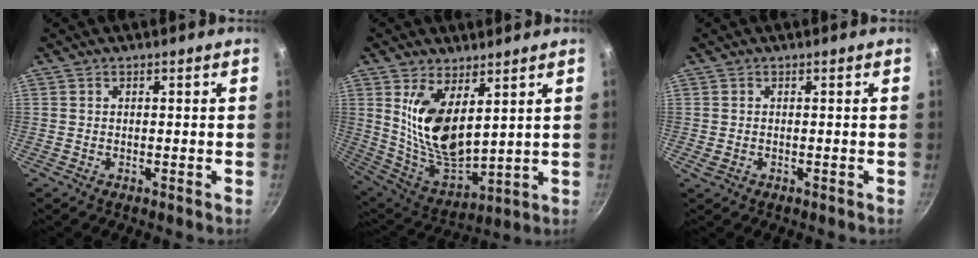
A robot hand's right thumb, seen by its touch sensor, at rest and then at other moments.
{"total": 14.6, "force": [5.2, 7.1, 11.6], "torque": [-0.205, -0.054, 0.116]}
{"total": 1.1, "force": [-0.3, 0.7, 0.8], "torque": [-0.014, -0.001, -0.004]}